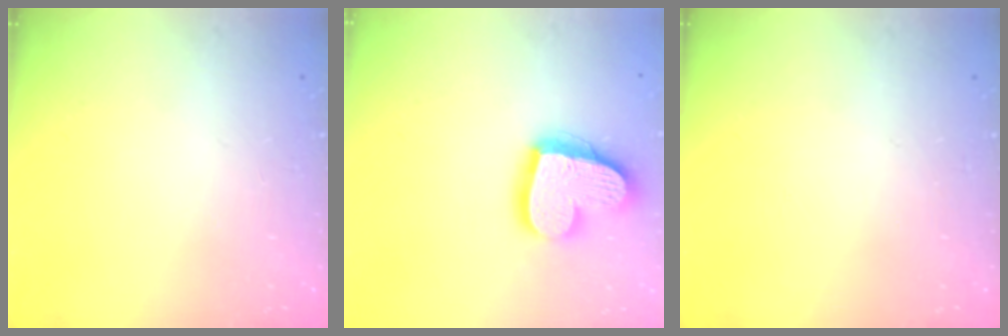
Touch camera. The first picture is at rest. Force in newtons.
{"total": 17.9, "press": 17.9, "slide": 1.4}
{"total": 0.0}